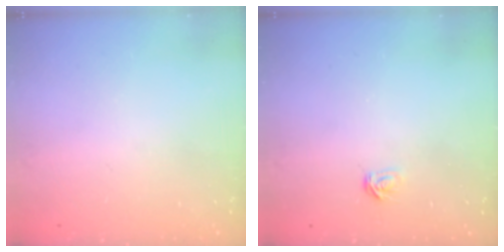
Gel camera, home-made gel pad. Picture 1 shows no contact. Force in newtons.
{"total": 3.1, "press": 3.1, "slide": 0.3}